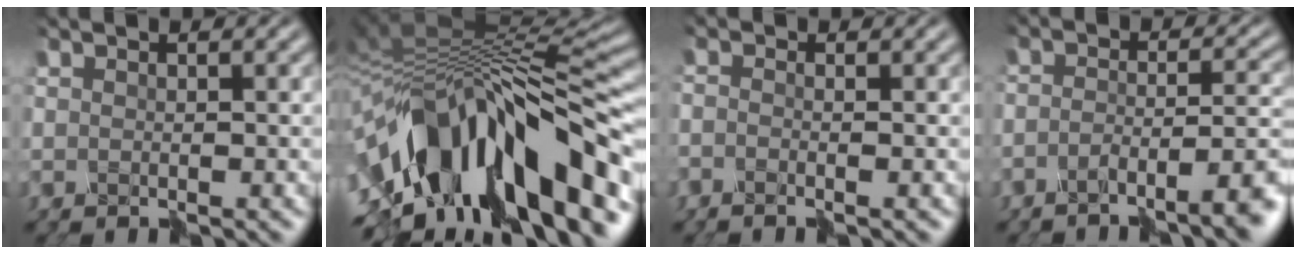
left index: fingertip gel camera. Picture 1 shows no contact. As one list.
[{"total": 13.4, "force": [-6.4, 6.0, 10.1], "torque": [-0.178, 0.021, -0.100]}, {"total": 2.1, "force": [-2.0, -0.4, -0.3], "torque": [0.009, 0.002, -0.031]}, {"total": 5.7, "force": [-4.7, 0.5, 3.2], "torque": [-0.056, 0.000, -0.078]}]